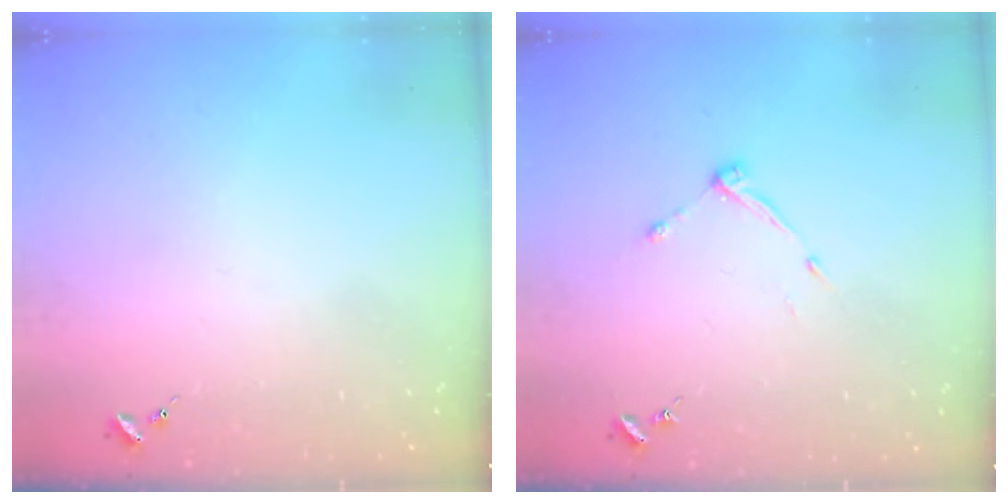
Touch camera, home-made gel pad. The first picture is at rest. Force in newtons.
{"total": 5.5, "press": 5.5, "slide": 0.7}